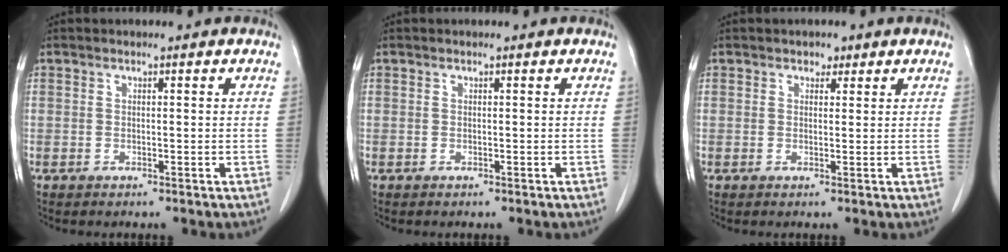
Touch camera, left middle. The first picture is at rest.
{"total": 0.0}
{"total": 1.3, "force": [0.8, 0.9, 0.3], "torque": [-0.002, -0.001, 0.010]}